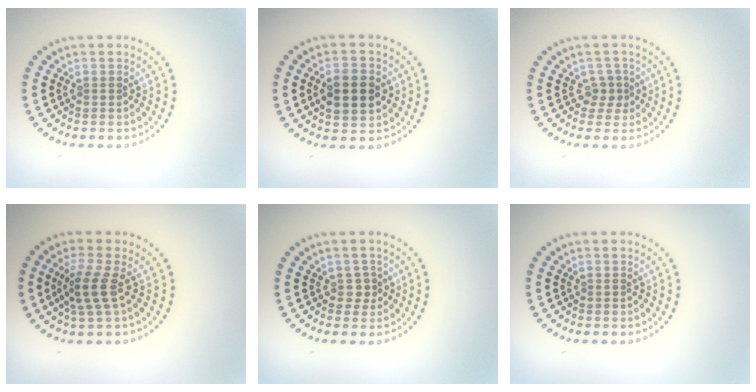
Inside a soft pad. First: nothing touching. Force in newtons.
{"total": 4.4, "press": 4.4, "slide": 0.1}
{"total": 1.5, "press": 1.0, "slide": 1.1}
{"total": 2.8, "press": 2.4, "slide": 1.4}
{"total": 1.1, "press": 0.9, "slide": 0.6}
{"total": 0.0}